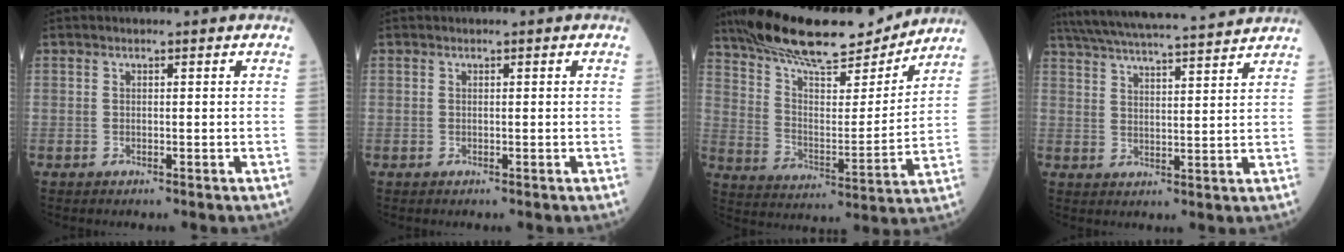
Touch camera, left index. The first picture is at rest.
{"total": 0.0}
{"total": 18.8, "force": [16.7, 4.0, 7.8], "torque": [-0.137, -0.003, 0.267]}
{"total": 18.9, "force": [17.3, 0.2, 7.6], "torque": [-0.141, 0.020, 0.250]}